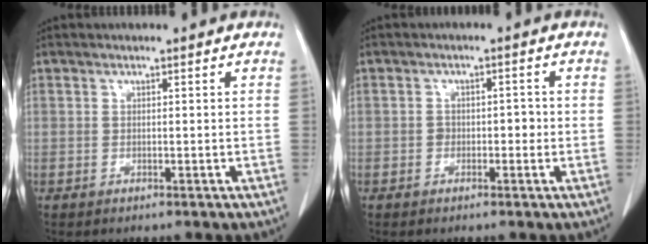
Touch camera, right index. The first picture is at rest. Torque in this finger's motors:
{"motor_torque": [0.33, -0.26, 0.08, 0.02]}